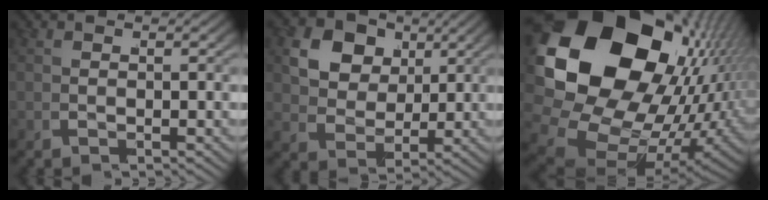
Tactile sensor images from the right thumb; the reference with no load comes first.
{"total": 8.0, "force": [2.5, 6.3, 4.2], "torque": [-0.098, -0.010, 0.045]}
{"total": 23.9, "force": [-0.2, 16.2, 17.5], "torque": [-0.373, -0.068, 0.028]}